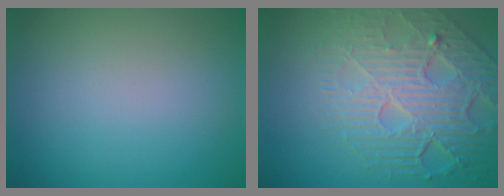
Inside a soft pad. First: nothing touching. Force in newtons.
{"total": 8.2, "press": 5.7, "slide": 5.9}